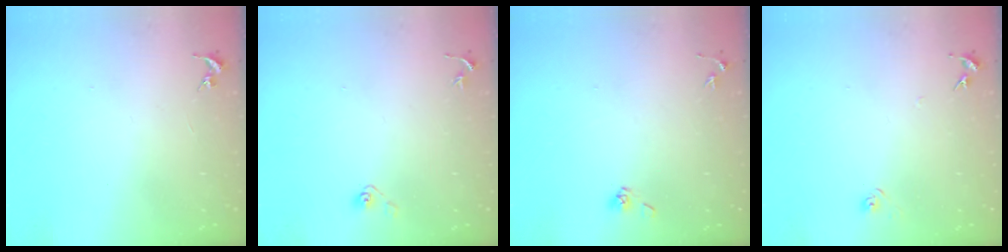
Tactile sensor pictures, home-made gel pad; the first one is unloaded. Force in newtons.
{"total": 3.9, "press": 3.3, "slide": 2.0}
{"total": 3.8, "press": 3.4, "slide": 1.7}
{"total": 5.0, "press": 5.0, "slide": 0.7}